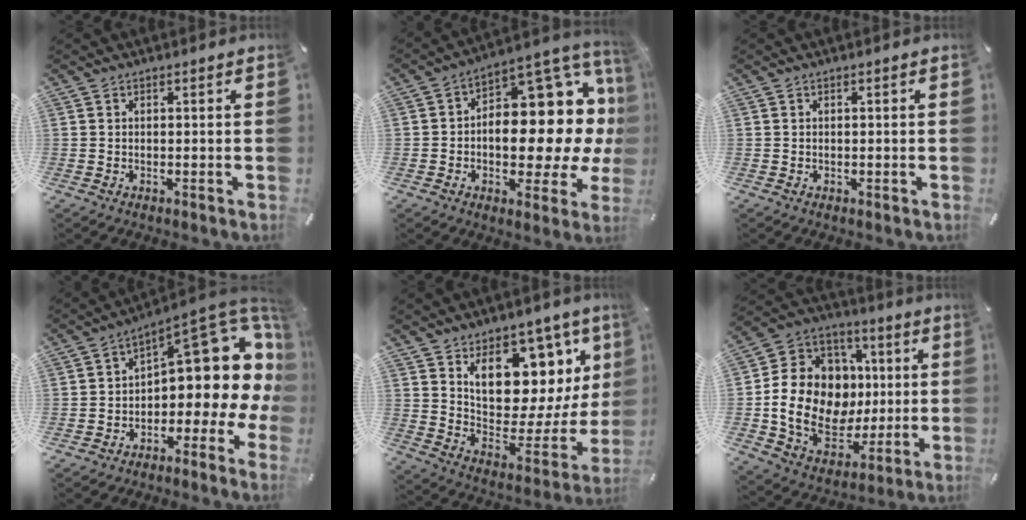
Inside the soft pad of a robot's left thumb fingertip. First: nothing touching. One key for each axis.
{"total": 17.7, "fx": 1.8, "fy": 10.9, "fz": 13.8, "tx": -0.141, "ty": -0.055, "tz": 0.030}
{"total": 0.0}
{"total": 14.2, "fx": 6.4, "fy": 6.9, "fz": 10.6, "tx": -0.123, "ty": -0.073, "tz": 0.102}
{"total": 16.0, "fx": 7.8, "fy": 10.5, "fz": 9.2, "tx": -0.105, "ty": -0.089, "tz": 0.133}
{"total": 18.8, "fx": -0.5, "fy": 16.0, "fz": 9.9, "tx": -0.203, "ty": -0.006, "tz": 0.012}